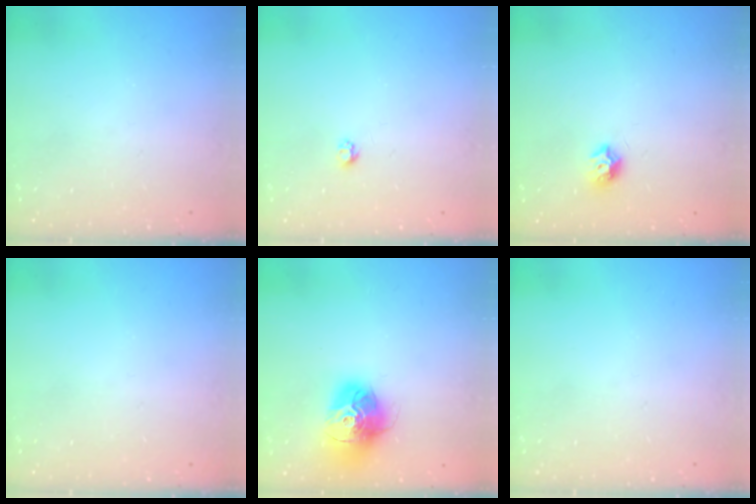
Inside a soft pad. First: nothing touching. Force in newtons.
{"total": 2.7, "press": 2.7, "slide": 0.4}
{"total": 7.4, "press": 7.4, "slide": 0.9}
{"total": 0.0}
{"total": 15.7, "press": 15.7, "slide": 1.4}
{"total": 0.0}